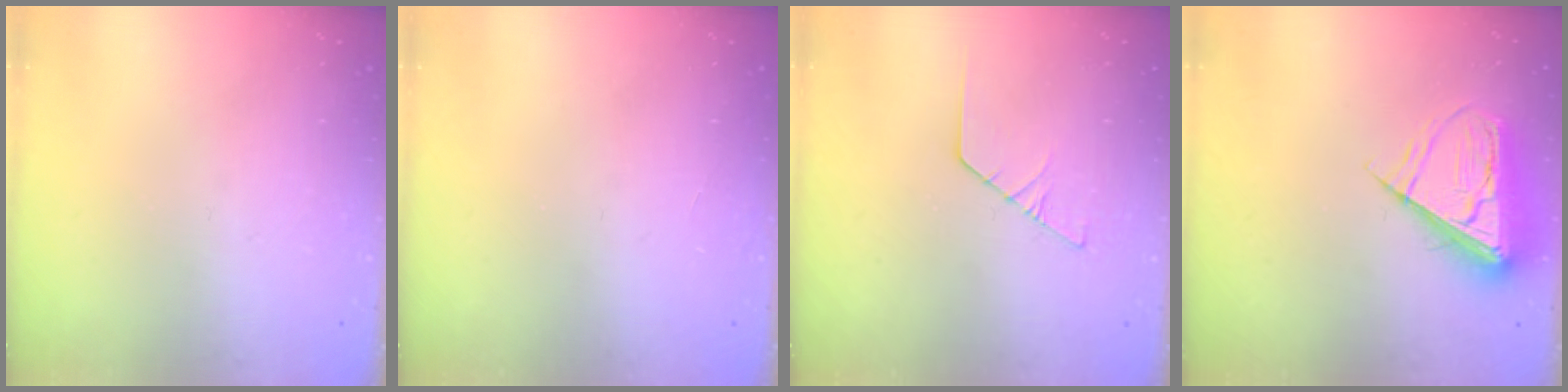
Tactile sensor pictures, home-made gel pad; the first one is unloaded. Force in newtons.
{"total": 0.0}
{"total": 2.1, "press": 2.1, "slide": 0.1}
{"total": 11.2, "press": 11.2, "slide": 0.9}